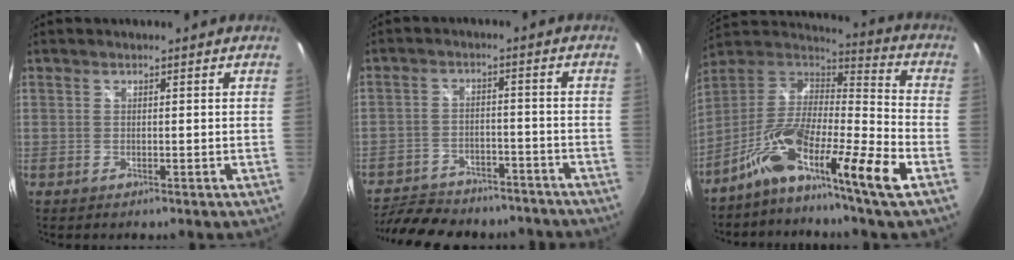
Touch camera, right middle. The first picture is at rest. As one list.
[{"total": 19.4, "force": [-16.3, 7.3, 7.6], "torque": [-0.167, 0.001, -0.220]}, {"total": 16.0, "force": [-9.0, 0.8, 13.2], "torque": [-0.243, -0.015, -0.180]}]